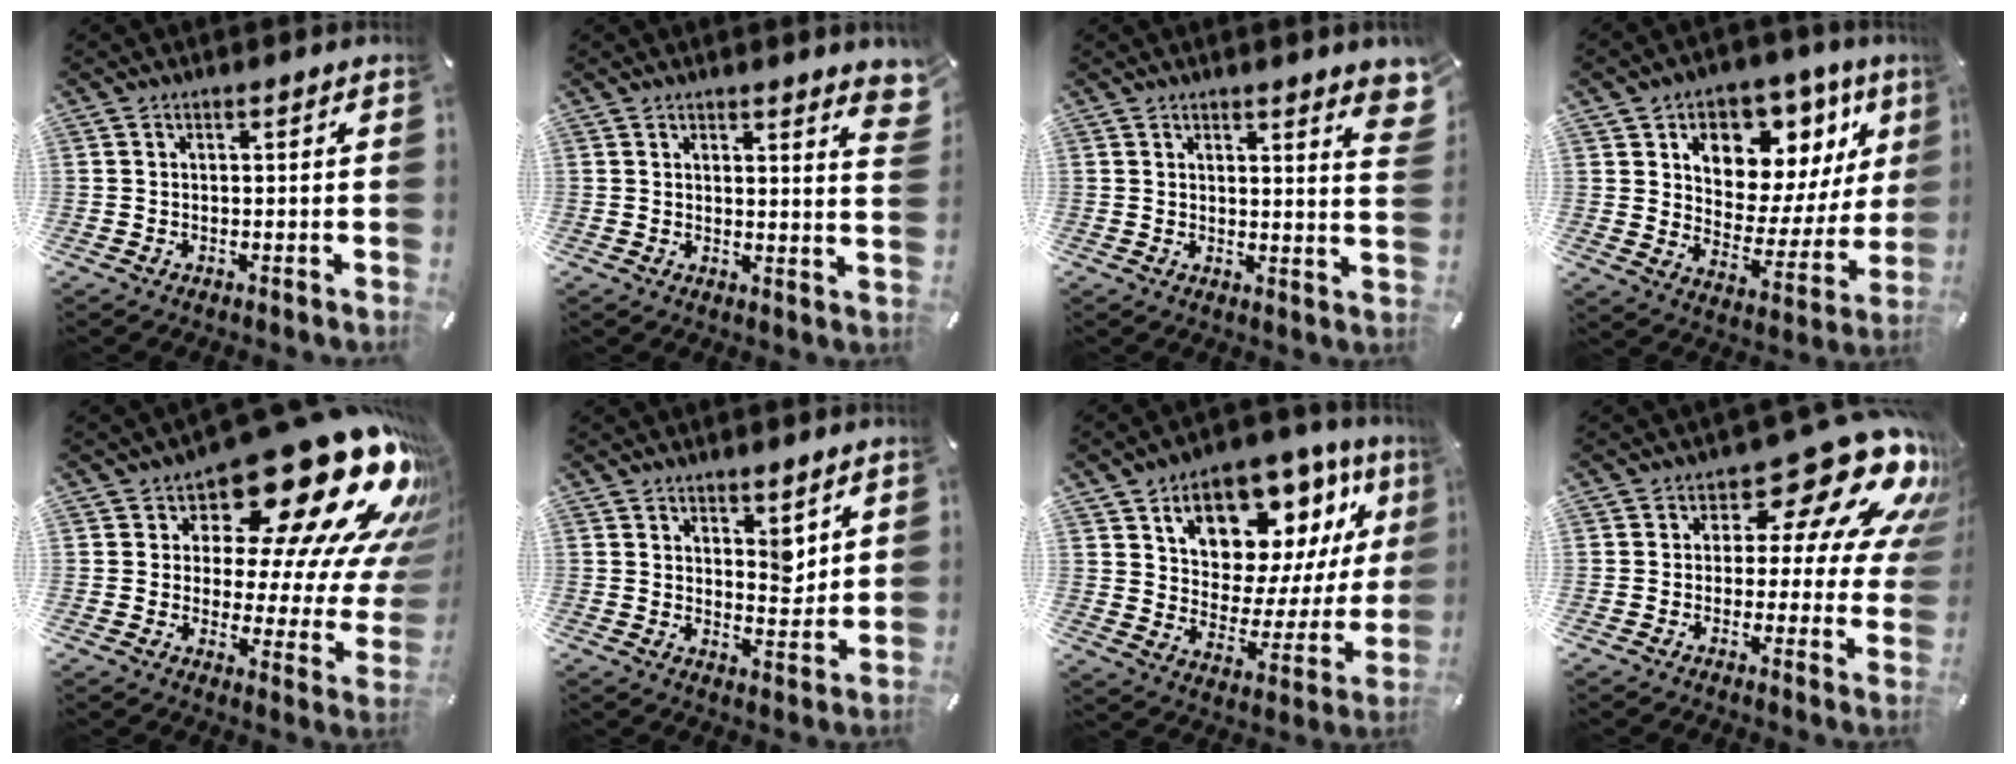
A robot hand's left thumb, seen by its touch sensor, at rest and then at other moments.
{"total": 4.0, "force": [3.0, 0.7, 2.5], "torque": [-0.033, -0.020, 0.050]}
{"total": 4.8, "force": [3.5, 0.8, 3.2], "torque": [-0.039, -0.024, 0.055]}
{"total": 11.2, "force": [6.5, 7.9, 4.5], "torque": [-0.058, -0.065, 0.113]}
{"total": 26.5, "force": [16.4, 10.5, 18.0], "torque": [-0.235, -0.134, 0.273]}
{"total": 5.7, "force": [3.3, 3.7, 2.9], "torque": [-0.019, -0.025, 0.053]}
{"total": 14.8, "force": [9.1, 9.6, 6.6], "torque": [-0.101, -0.065, 0.158]}
{"total": 17.1, "force": [9.1, 7.9, 12.1], "torque": [-0.157, -0.067, 0.146]}